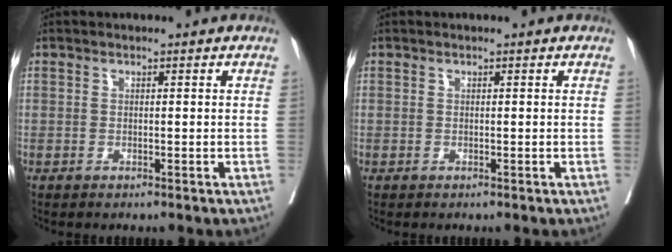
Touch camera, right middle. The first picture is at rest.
{"total": 0.0}